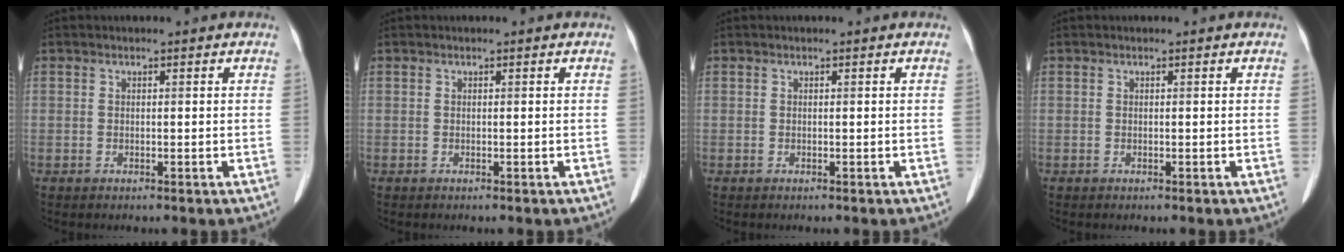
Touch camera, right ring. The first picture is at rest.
{"total": 0.0}
{"total": 0.0}
{"total": 0.0}